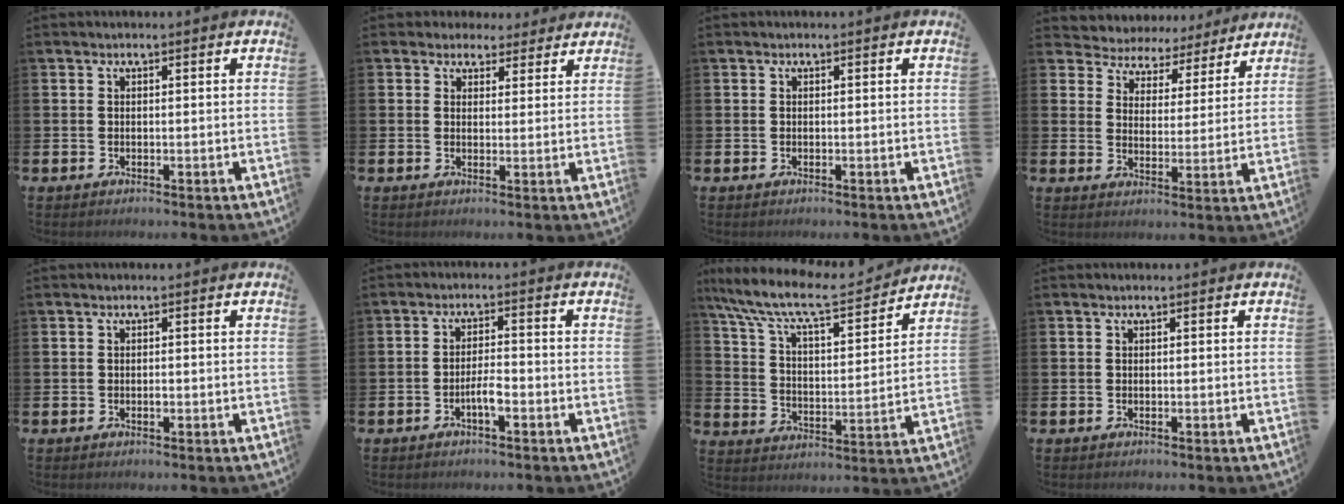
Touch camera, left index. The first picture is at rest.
{"total": 3.4, "force": [2.8, 2.0, -0.1], "torque": [-0.003, -0.010, 0.048]}
{"total": 0.0}
{"total": 5.2, "force": [4.7, 2.3, -0.3], "torque": [-0.024, -0.037, 0.080]}
{"total": 0.5, "force": [-0.1, 0.2, 0.4], "torque": [-0.007, -0.003, -0.003]}
{"total": 2.6, "force": [-1.2, 0.6, 2.2], "torque": [-0.047, 0.008, -0.023]}
{"total": 10.2, "force": [9.0, 2.2, 4.3], "torque": [-0.120, -0.057, 0.150]}
{"total": 0.0}